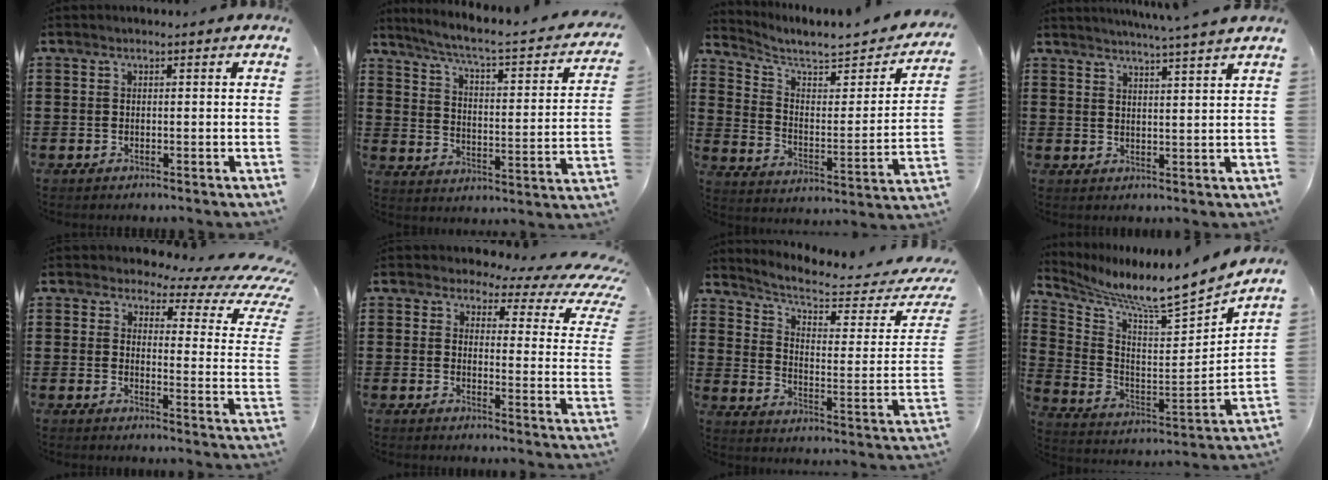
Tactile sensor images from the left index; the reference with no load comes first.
{"total": 4.0, "force": [2.9, 0.0, 2.7], "torque": [-0.070, -0.033, 0.037]}
{"total": 5.2, "force": [4.5, 1.0, 2.3], "torque": [-0.071, -0.033, 0.071]}
{"total": 3.8, "force": [3.6, -1.1, 0.9], "torque": [-0.028, -0.018, 0.062]}
{"total": 4.5, "force": [2.8, 2.2, 2.9], "torque": [-0.054, -0.015, 0.041]}
{"total": 4.2, "force": [2.6, 2.3, 2.4], "torque": [-0.054, -0.009, 0.038]}
{"total": 5.1, "force": [4.2, 1.1, 2.8], "torque": [-0.076, -0.036, 0.068]}
{"total": 6.0, "force": [5.8, -0.6, 1.4], "torque": [-0.057, -0.068, 0.083]}